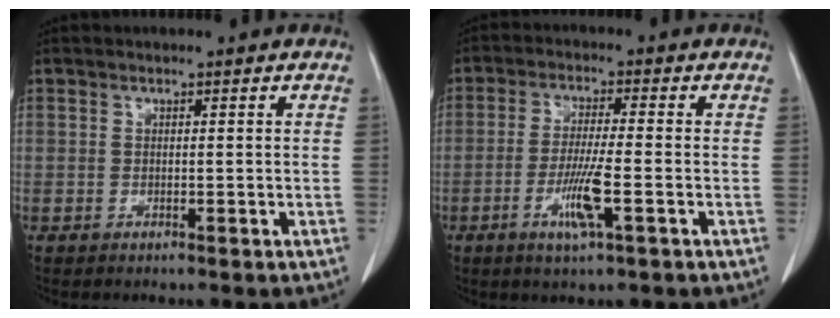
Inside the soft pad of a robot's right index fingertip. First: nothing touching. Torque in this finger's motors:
{"motor_torque": [0.07, -0.03, 0.03, 0.06]}